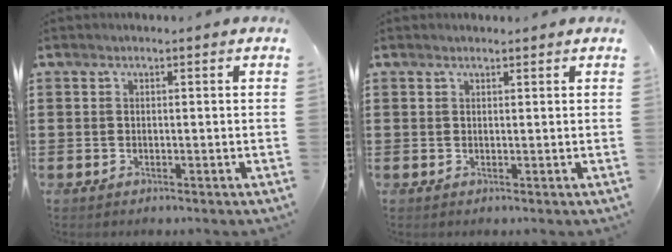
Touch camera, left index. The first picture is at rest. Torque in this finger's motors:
{"motor_torque": [2.14, 0.00, 0.02, -0.01]}